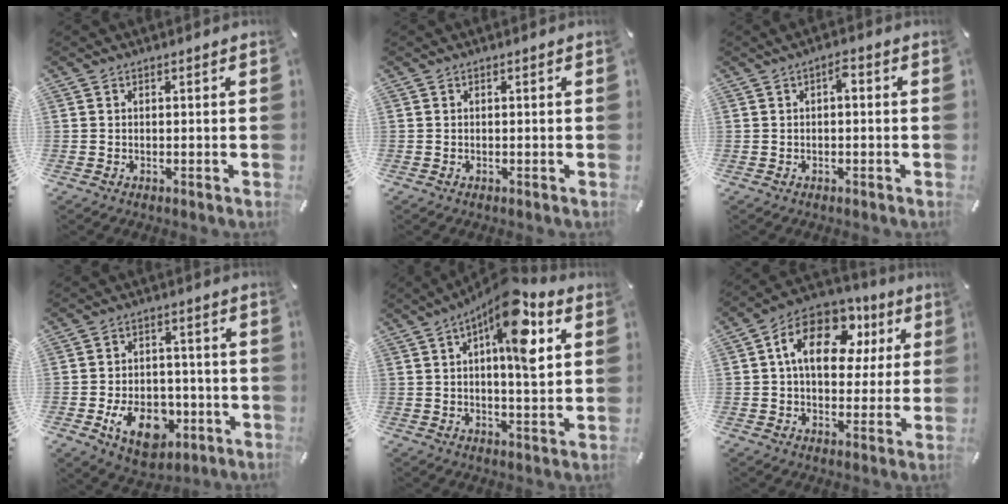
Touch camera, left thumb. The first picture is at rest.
{"total": 0.0}
{"total": 2.9, "force": [0.2, 1.1, 2.7], "torque": [-0.055, 0.013, -0.001]}
{"total": 12.9, "force": [-4.6, 8.7, 8.3], "torque": [-0.139, 0.016, -0.077]}
{"total": 15.2, "force": [6.4, 5.0, 12.9], "torque": [-0.192, -0.029, 0.098]}
{"total": 17.1, "force": [5.4, 11.3, 11.6], "torque": [-0.190, -0.007, 0.094]}